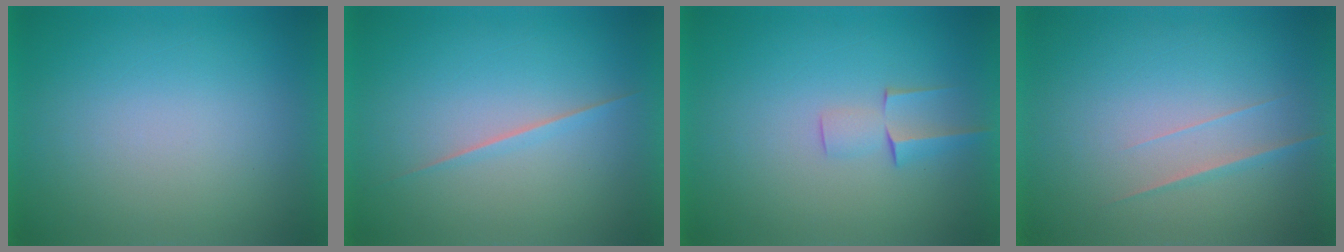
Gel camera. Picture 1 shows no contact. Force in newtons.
{"total": 1.6}
{"total": 2.1}
{"total": 1.5}